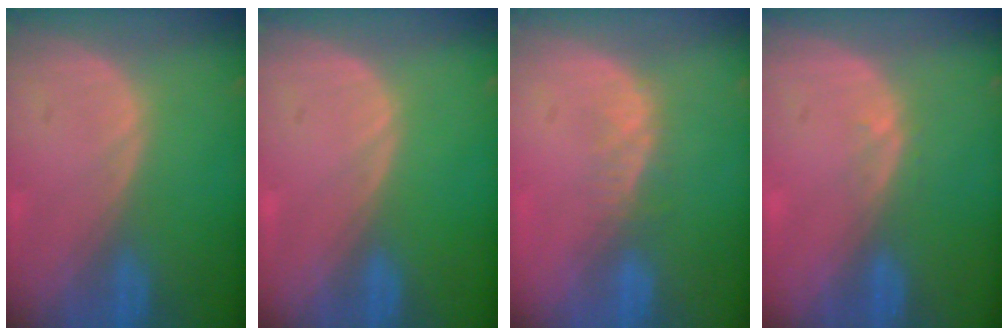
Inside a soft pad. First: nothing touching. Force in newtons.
{"total": 0.0}
{"total": 2.8, "press": 2.3, "slide": 1.7}
{"total": 1.0, "press": 0.7, "slide": 0.7}